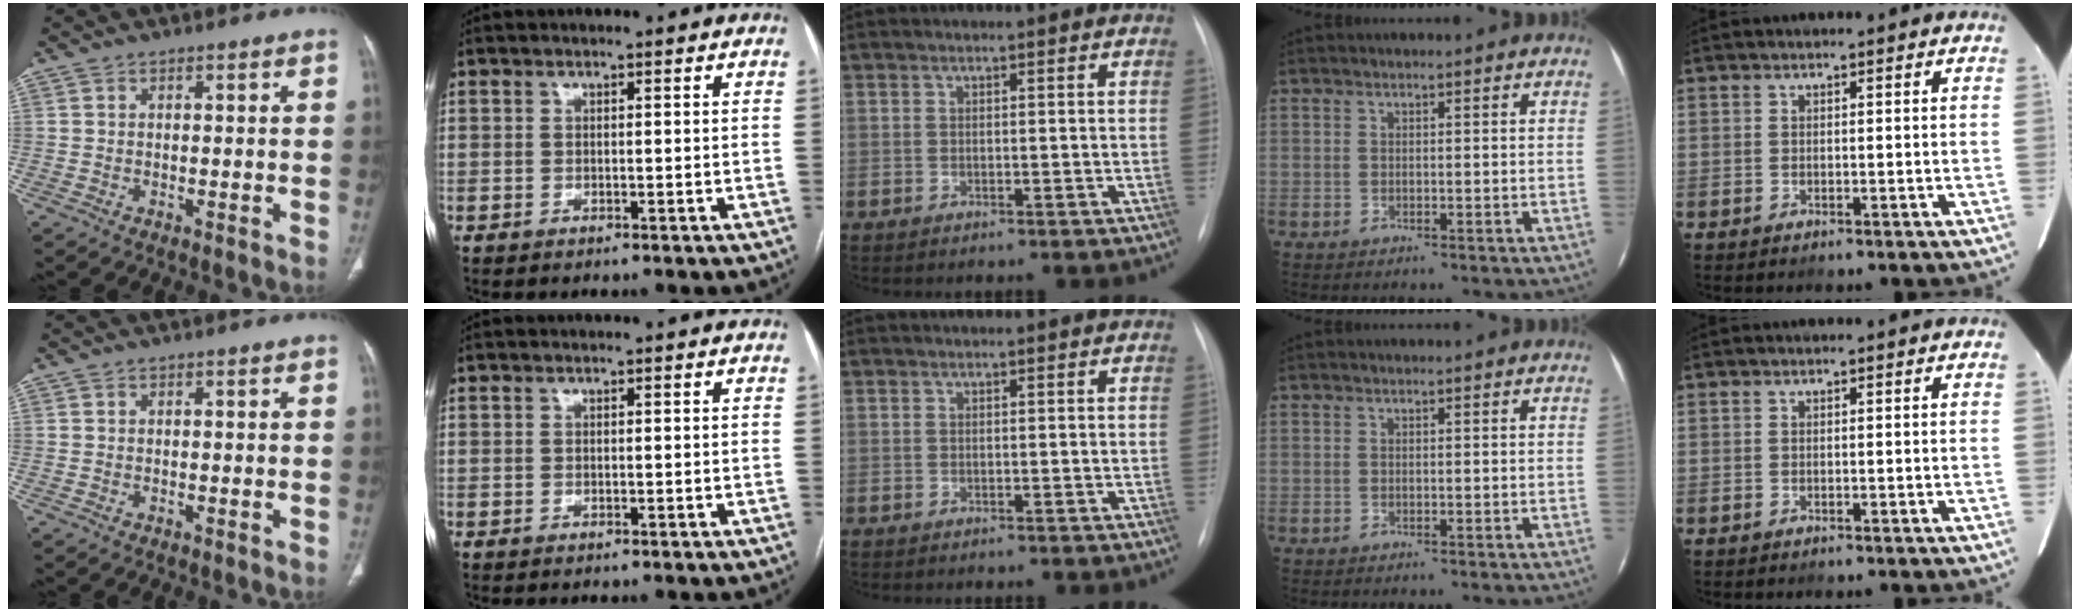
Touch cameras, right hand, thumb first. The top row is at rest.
{}